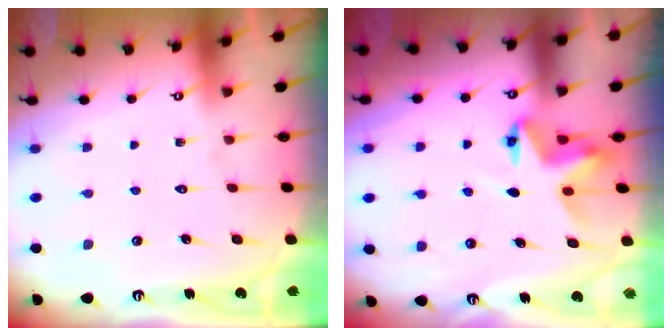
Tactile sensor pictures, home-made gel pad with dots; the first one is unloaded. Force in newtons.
{"total": 5.1, "press": 5.1, "slide": 0.0}